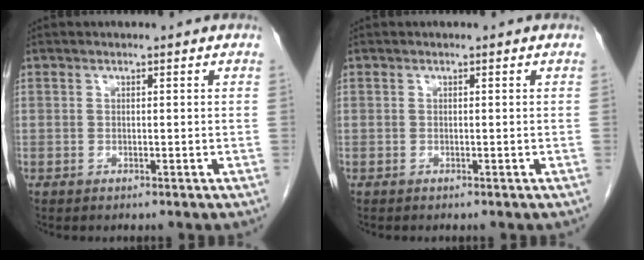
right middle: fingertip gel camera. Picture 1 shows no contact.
{"total": 0.0}